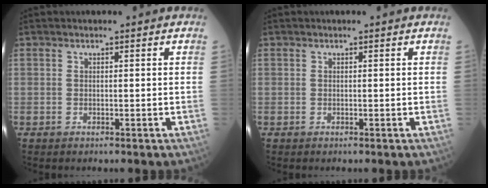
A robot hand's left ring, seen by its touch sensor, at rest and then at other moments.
{"total": 0.0}